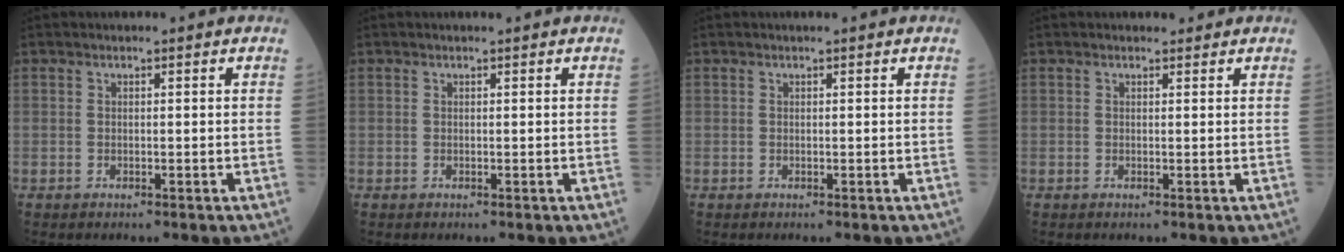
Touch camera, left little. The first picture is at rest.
{"total": 0.0}
{"total": 0.0}
{"total": 1.3, "force": [1.1, 0.6, 0.4], "torque": [-0.007, 0.004, 0.012]}